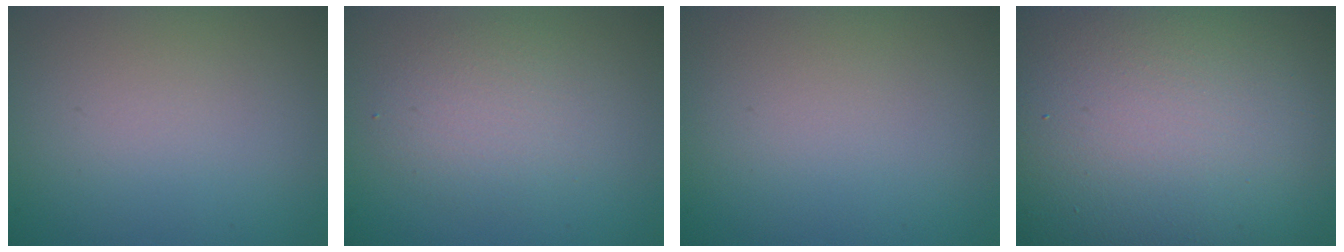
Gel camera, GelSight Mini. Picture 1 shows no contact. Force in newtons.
{"total": 2.6, "press": 2.6, "slide": 0.2}
{"total": 0.0}
{"total": 20.2, "press": 20.2, "slide": 0.8}